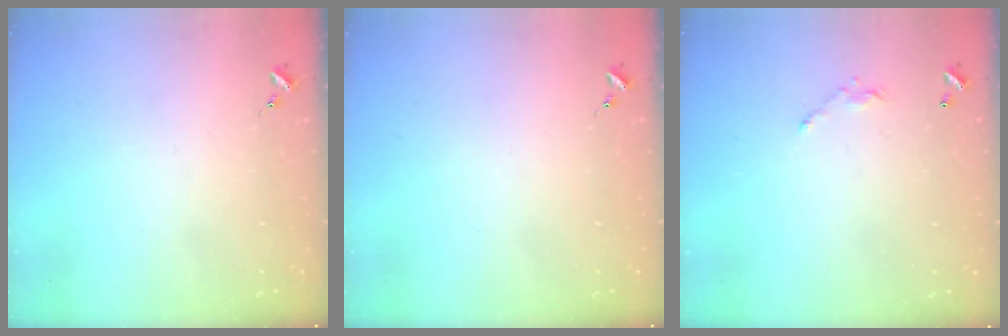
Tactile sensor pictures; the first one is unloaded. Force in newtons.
{"total": 0.0}
{"total": 6.0, "press": 6.0, "slide": 0.4}